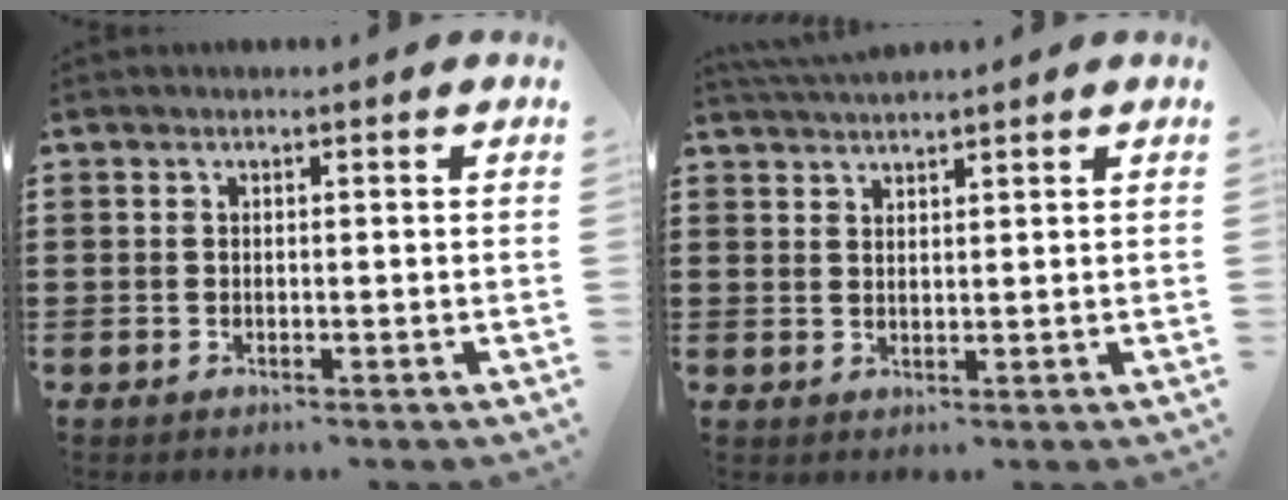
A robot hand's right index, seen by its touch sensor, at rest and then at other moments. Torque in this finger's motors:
{"motor_torque": [0.67, 0.75, 0.20, 0.05]}